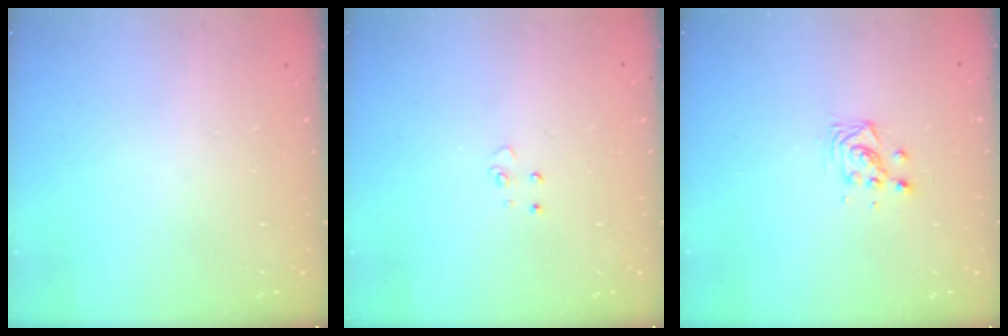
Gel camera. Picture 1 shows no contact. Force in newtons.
{"total": 3.6, "press": 3.6, "slide": 0.4}
{"total": 4.1, "press": 4.1, "slide": 0.2}